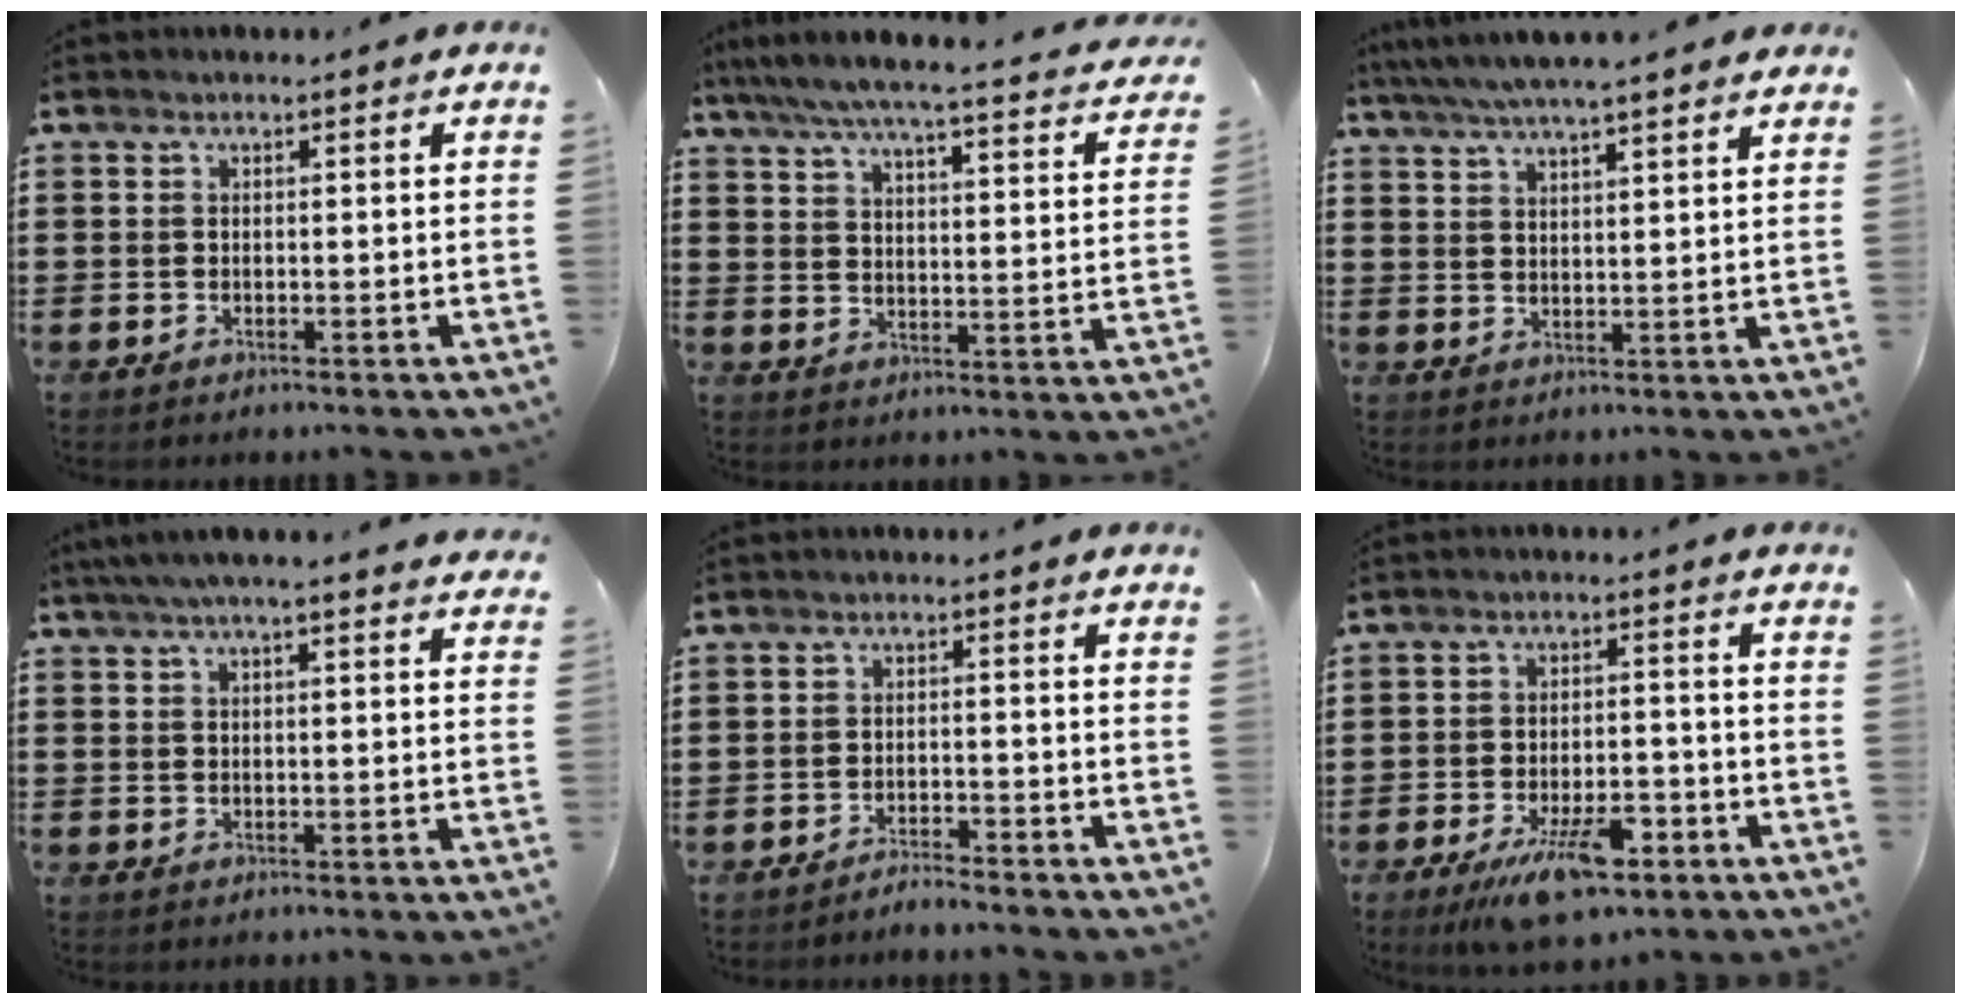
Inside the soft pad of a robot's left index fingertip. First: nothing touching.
{"total": 5.4, "force": [4.6, -0.2, 2.7], "torque": [-0.074, -0.035, 0.072]}
{"total": 5.0, "force": [4.5, -0.1, 2.1], "torque": [-0.054, -0.015, 0.080]}
{"total": 4.5, "force": [4.0, 0.0, 2.2], "torque": [-0.054, -0.003, 0.071]}
{"total": 2.7, "force": [-2.7, -0.1, 0.0], "torque": [-0.005, 0.003, -0.058]}
{"total": 9.6, "force": [-5.8, 3.4, 6.9], "torque": [-0.110, 0.006, -0.099]}